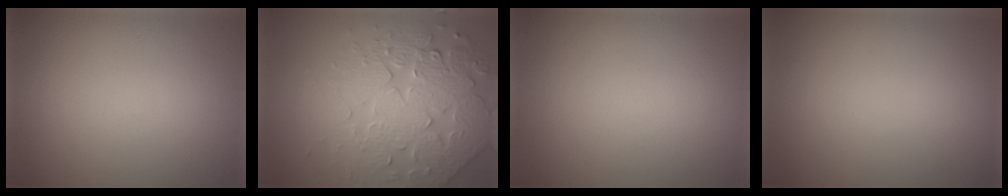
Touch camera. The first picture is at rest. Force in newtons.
{"total": 7.2, "press": 5.7, "slide": 4.4}
{"total": 0.0}
{"total": 0.0}